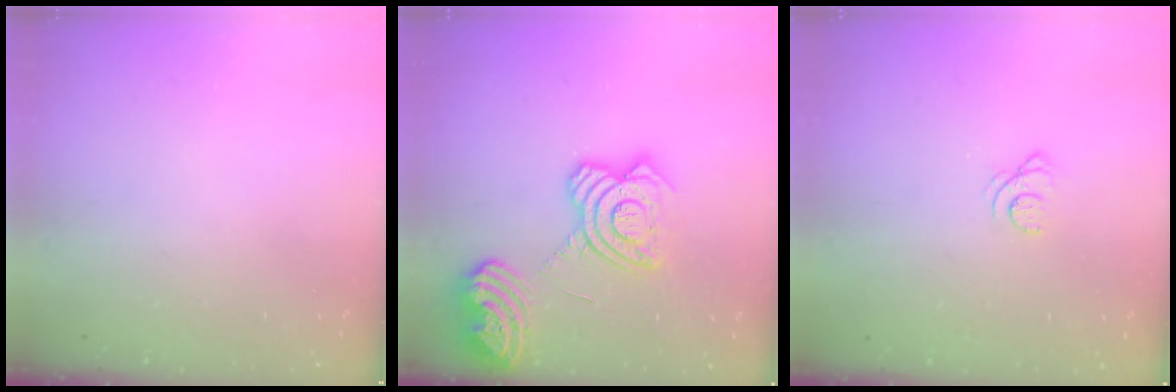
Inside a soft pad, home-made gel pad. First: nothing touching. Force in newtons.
{"total": 22.4, "press": 22.3, "slide": 2.5}
{"total": 2.0, "press": 2.0, "slide": 0.2}